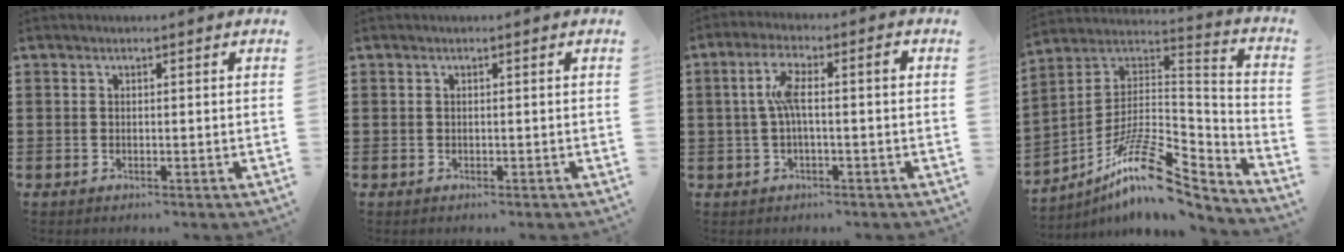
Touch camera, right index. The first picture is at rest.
{"total": 0.0}
{"total": 6.0, "force": [0.2, 1.4, 5.9], "torque": [-0.115, 0.007, -0.004]}
{"total": 14.2, "force": [-8.9, 4.7, 10.0], "torque": [-0.193, 0.018, -0.163]}